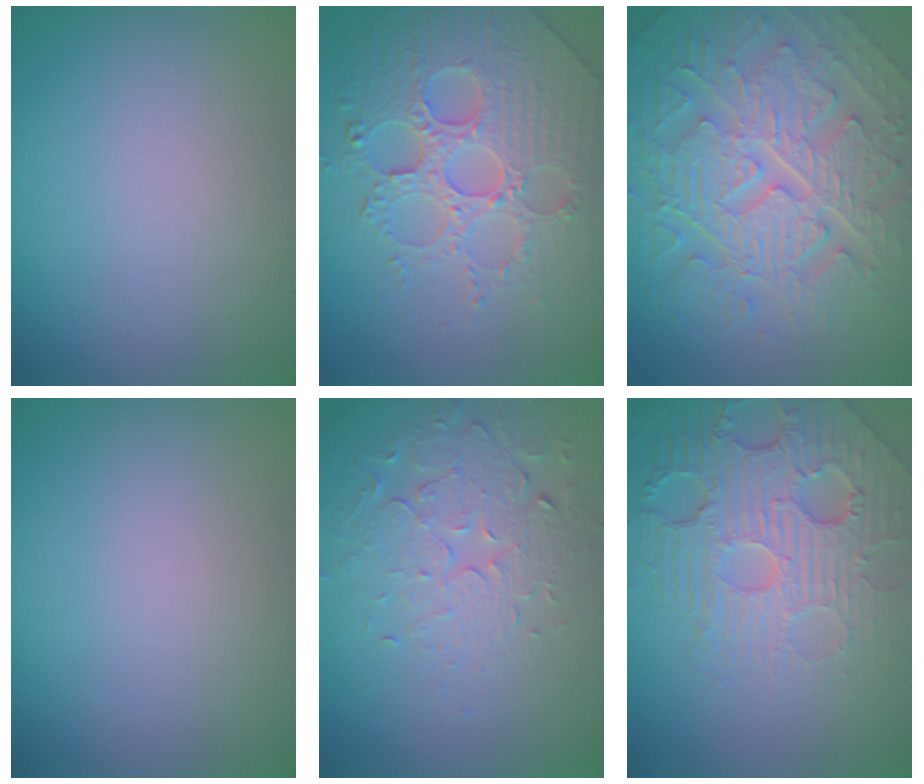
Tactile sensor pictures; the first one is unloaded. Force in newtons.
{"total": 6.3, "press": 5.6, "slide": 3.0}
{"total": 10.4, "press": 7.1, "slide": 7.6}
{"total": 0.0}
{"total": 5.3, "press": 3.7, "slide": 3.9}
{"total": 6.8, "press": 5.2, "slide": 4.3}